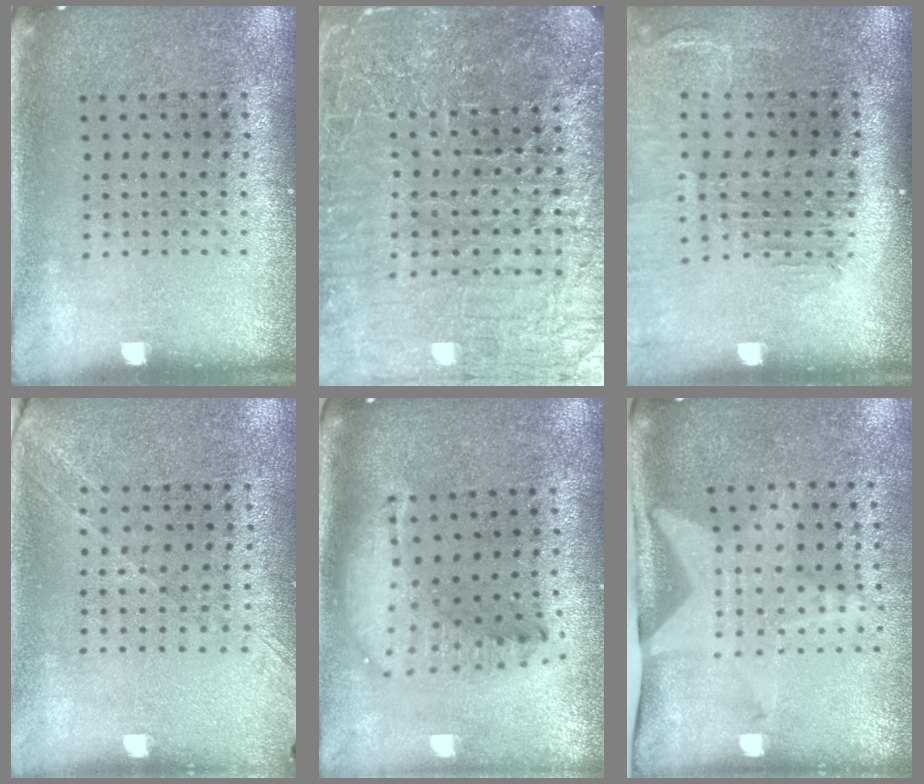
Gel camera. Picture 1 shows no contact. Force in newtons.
{"total": 6.4, "press": 5.7, "slide": 3.0}
{"total": 1.4, "press": 1.4, "slide": 0.2}
{"total": 1.5, "press": 1.3, "slide": 0.8}
{"total": 1.8, "press": 1.5, "slide": 1.0}
{"total": 2.0, "press": 1.5, "slide": 1.4}